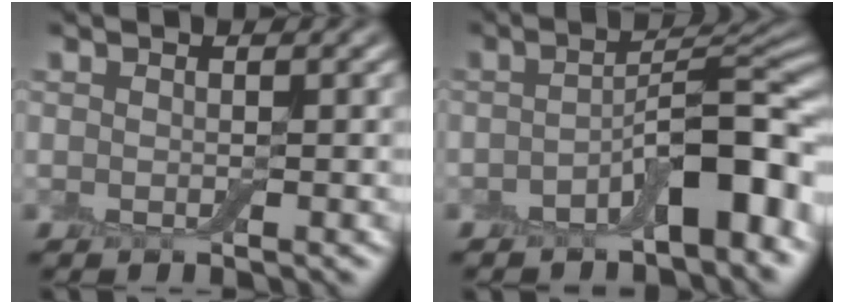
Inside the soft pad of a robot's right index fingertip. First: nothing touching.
{"total": 7.6, "force": [-2.9, 2.8, 6.4], "torque": [-0.086, 0.018, -0.053]}